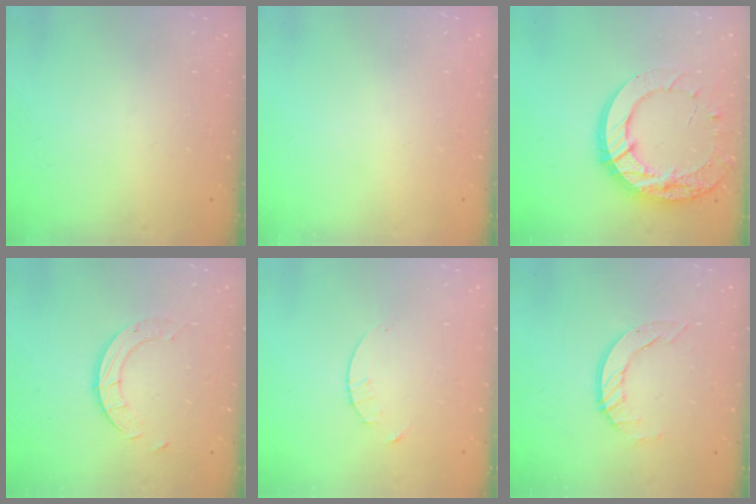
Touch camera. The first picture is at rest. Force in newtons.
{"total": 0.0}
{"total": 18.0, "press": 17.9, "slide": 1.6}
{"total": 5.6, "press": 5.6, "slide": 0.1}
{"total": 1.3, "press": 1.3, "slide": 0.2}
{"total": 4.5, "press": 4.5, "slide": 0.4}